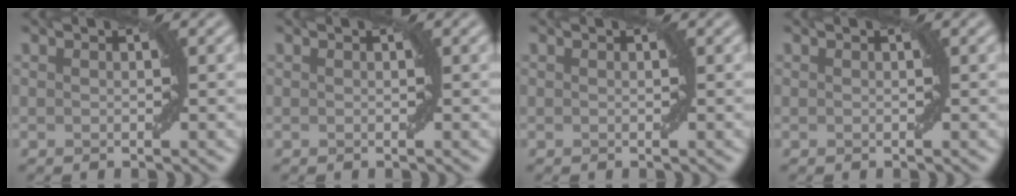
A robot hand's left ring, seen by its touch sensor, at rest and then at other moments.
{"total": 0.0}
{"total": 0.0}
{"total": 0.0}